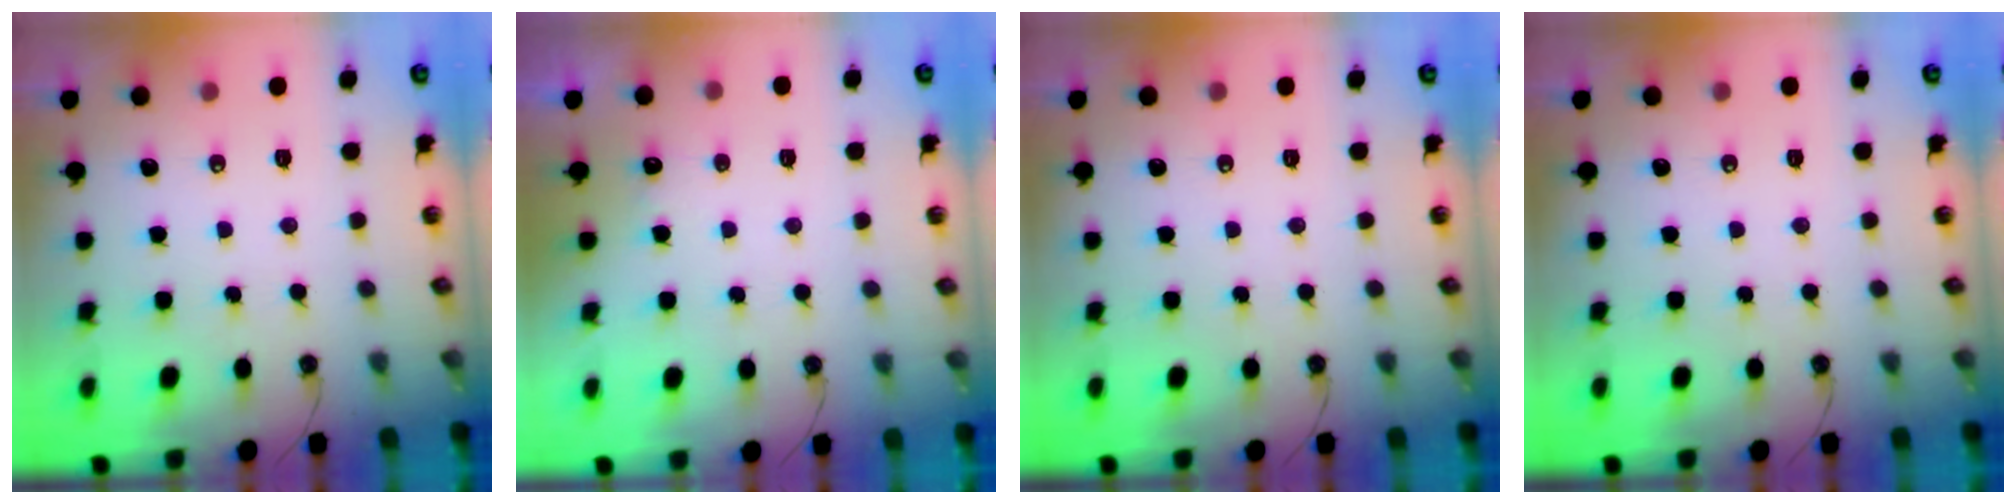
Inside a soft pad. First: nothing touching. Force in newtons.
{"total": 3.4, "press": 3.3, "slide": 0.8}
{"total": 0.0}
{"total": 0.0}